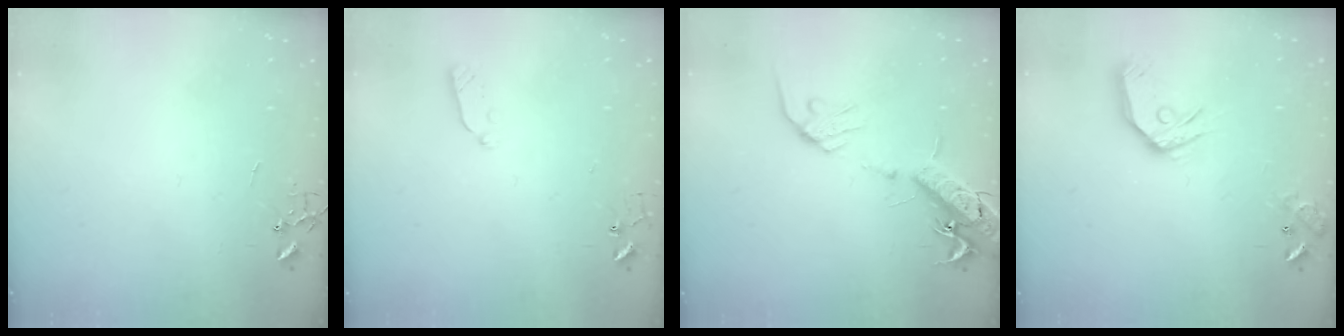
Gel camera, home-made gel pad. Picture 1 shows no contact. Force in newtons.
{"total": 4.5, "press": 4.5, "slide": 0.4}
{"total": 16.5, "press": 16.2, "slide": 3.6}
{"total": 14.0, "press": 13.8, "slide": 1.9}